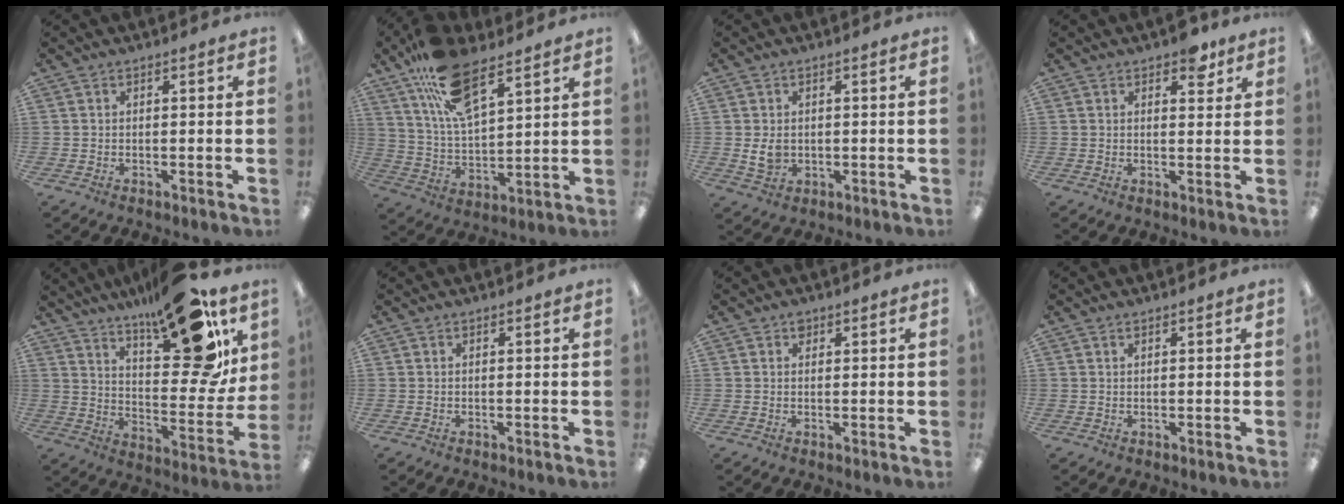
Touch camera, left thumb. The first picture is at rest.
{"total": 16.2, "force": [10.7, 6.6, 10.3], "torque": [-0.188, -0.042, 0.190]}
{"total": 4.1, "force": [0.2, 3.1, 2.6], "torque": [-0.056, -0.004, 0.000]}
{"total": 4.8, "force": [3.2, 2.3, 2.7], "torque": [-0.019, -0.012, 0.050]}
{"total": 20.8, "force": [14.1, 7.7, 13.1], "torque": [-0.174, -0.103, 0.231]}
{"total": 0.0}
{"total": 1.3, "force": [0.9, 0.8, 0.6], "torque": [-0.004, -0.002, 0.014]}
{"total": 0.6, "force": [0.4, 0.2, 0.4], "torque": [-0.009, 0.001, 0.006]}